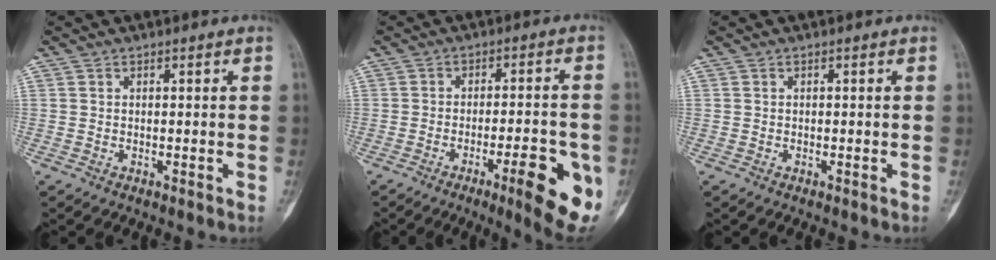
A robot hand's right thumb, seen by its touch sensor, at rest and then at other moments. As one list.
[{"total": 12.1, "force": [-4.8, 2.7, 10.7], "torque": [-0.134, 0.008, -0.060]}, {"total": 0.0}]